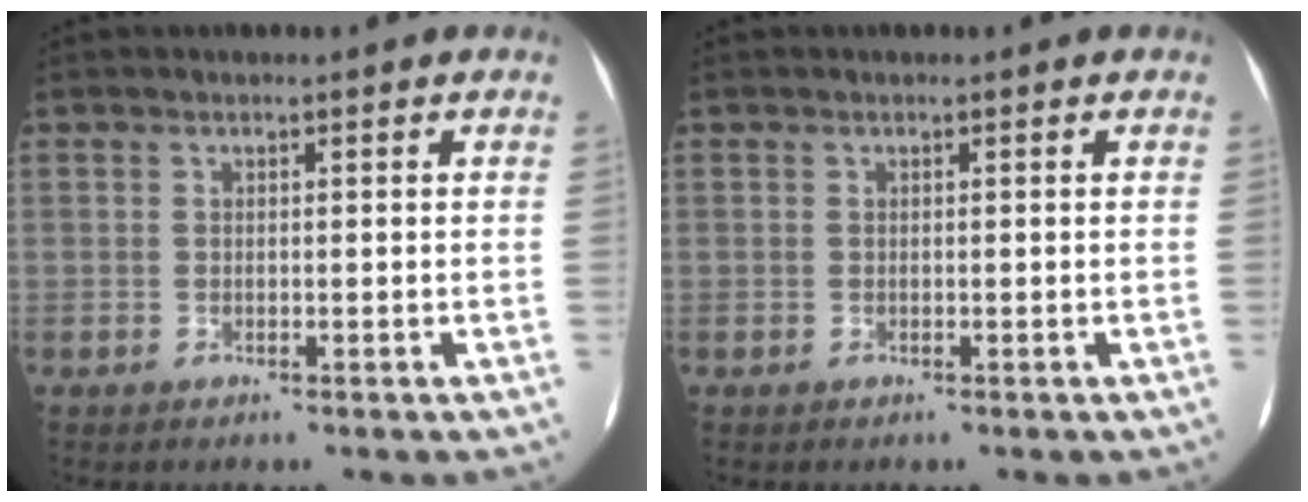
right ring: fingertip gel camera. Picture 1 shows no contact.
{"total": 0.0}